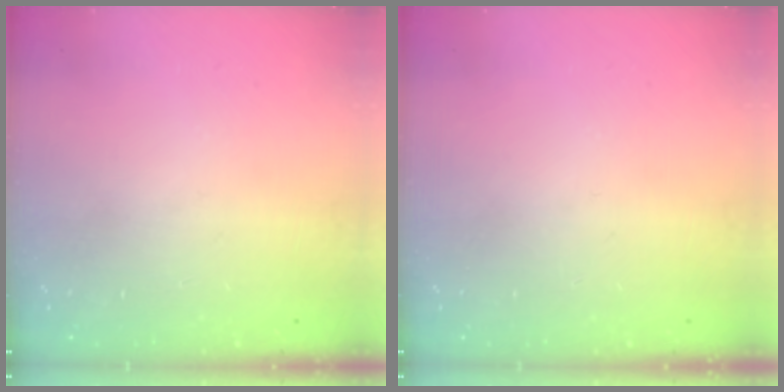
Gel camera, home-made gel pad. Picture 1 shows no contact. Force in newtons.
{"total": 0.0}